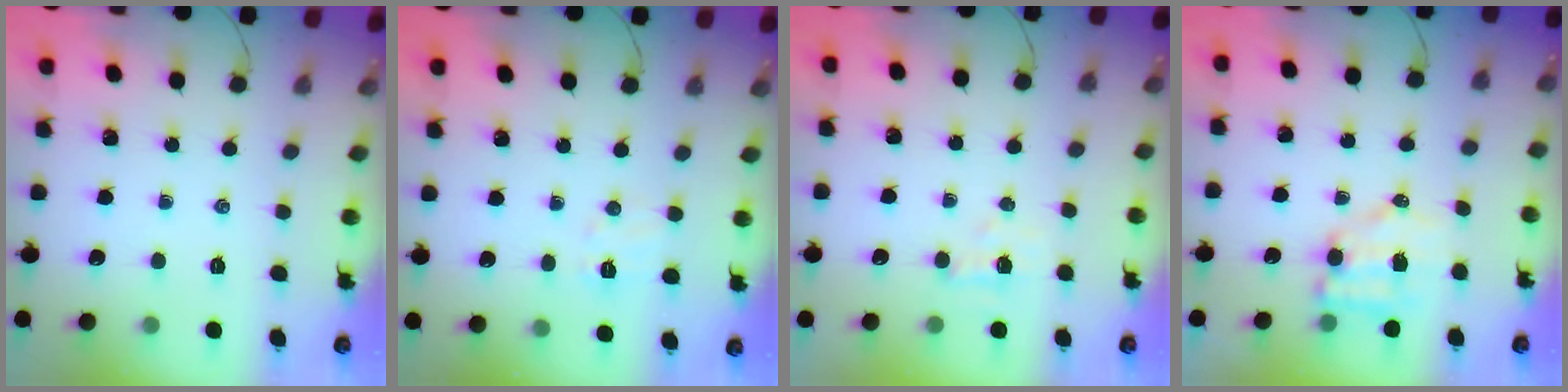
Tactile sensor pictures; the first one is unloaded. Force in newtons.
{"total": 4.9, "press": 4.7, "slide": 1.3}
{"total": 2.1, "press": 2.0, "slide": 0.7}
{"total": 6.2, "press": 6.1, "slide": 0.9}